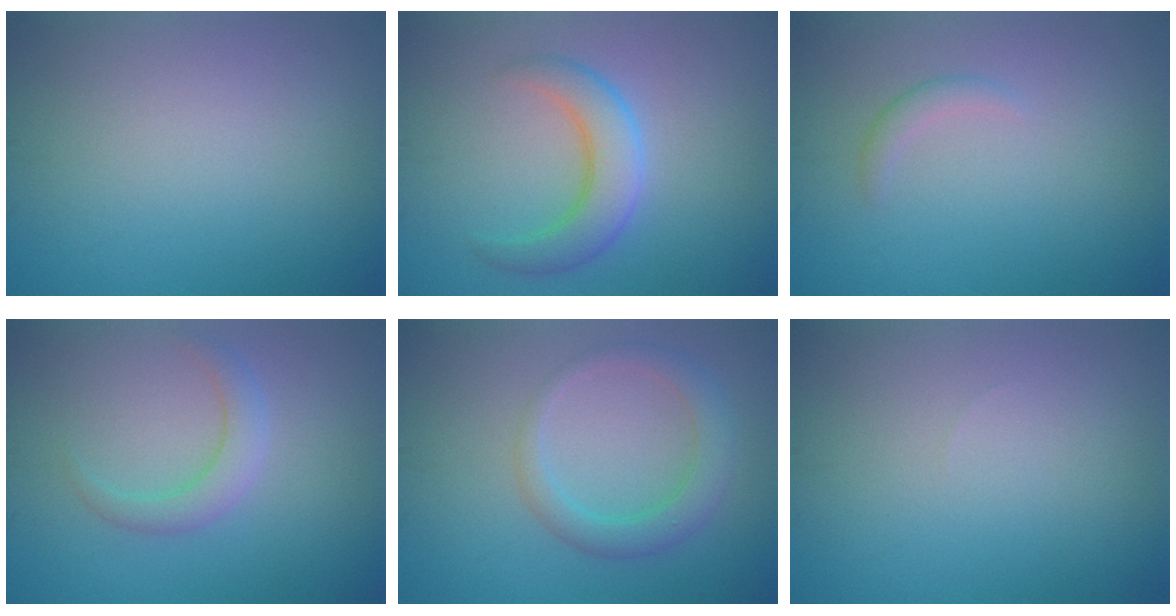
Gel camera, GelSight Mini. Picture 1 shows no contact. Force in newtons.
{"total": 4.3, "press": 4.3, "slide": 0.1}
{"total": 1.1, "press": 1.1, "slide": 0.1}
{"total": 2.3, "press": 2.3, "slide": 0.0}
{"total": 3.3, "press": 3.3, "slide": 0.1}
{"total": 0.0}